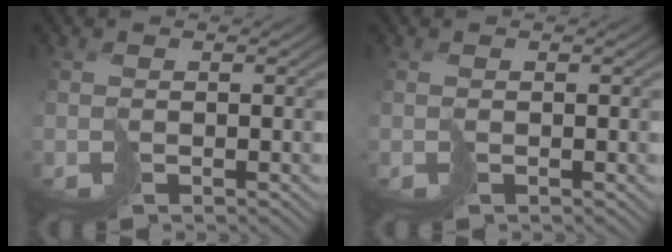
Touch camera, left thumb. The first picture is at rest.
{"total": 0.0}